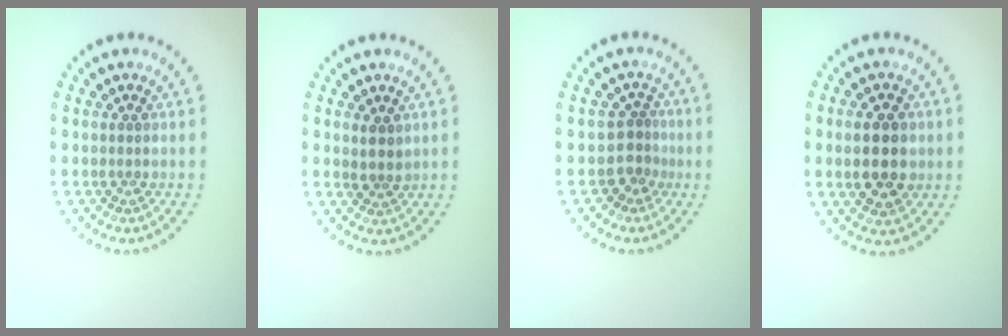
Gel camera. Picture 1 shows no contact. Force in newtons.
{"total": 1.5, "press": 1.3, "slide": 0.8}
{"total": 1.9, "press": 1.2, "slide": 1.4}
{"total": 4.9, "press": 4.9, "slide": 0.3}